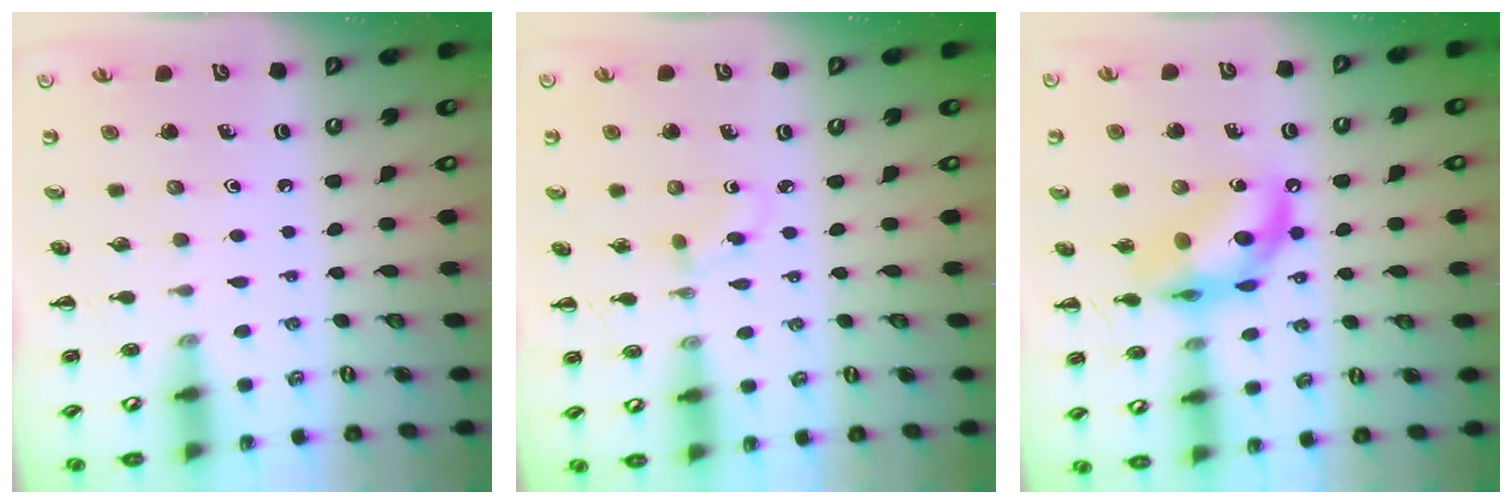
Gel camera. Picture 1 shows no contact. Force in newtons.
{"total": 2.6, "press": 2.4, "slide": 1.0}
{"total": 12.8, "press": 12.4, "slide": 3.4}